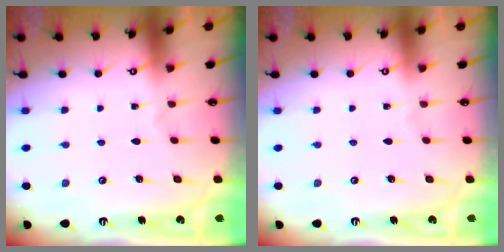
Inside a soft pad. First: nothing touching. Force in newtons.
{"total": 0.0}